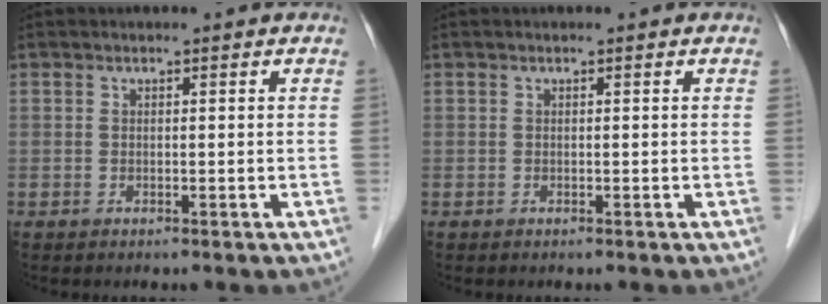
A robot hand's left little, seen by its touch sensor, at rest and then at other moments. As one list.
[{"total": 0.0}]